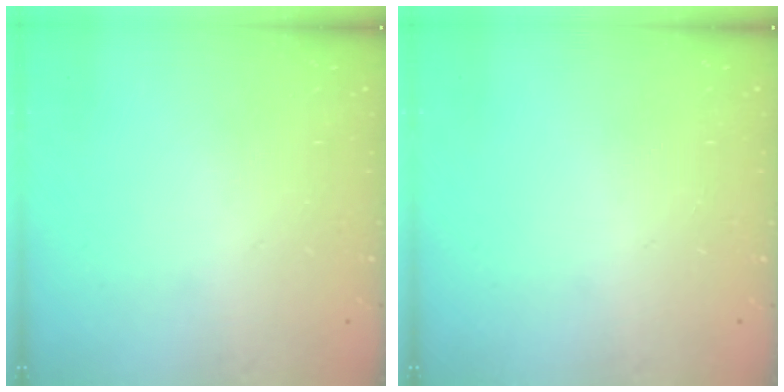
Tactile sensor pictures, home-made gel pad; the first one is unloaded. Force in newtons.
{"total": 0.0}